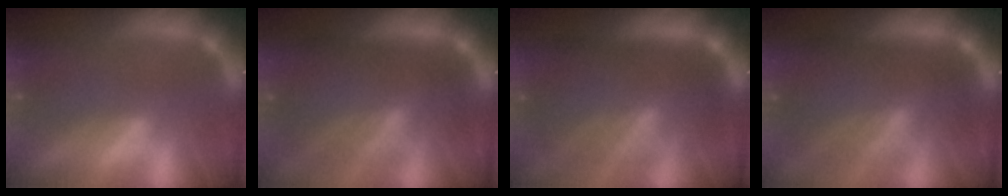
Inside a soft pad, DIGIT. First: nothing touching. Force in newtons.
{"total": 9.1}
{"total": 9.5}
{"total": 9.1}